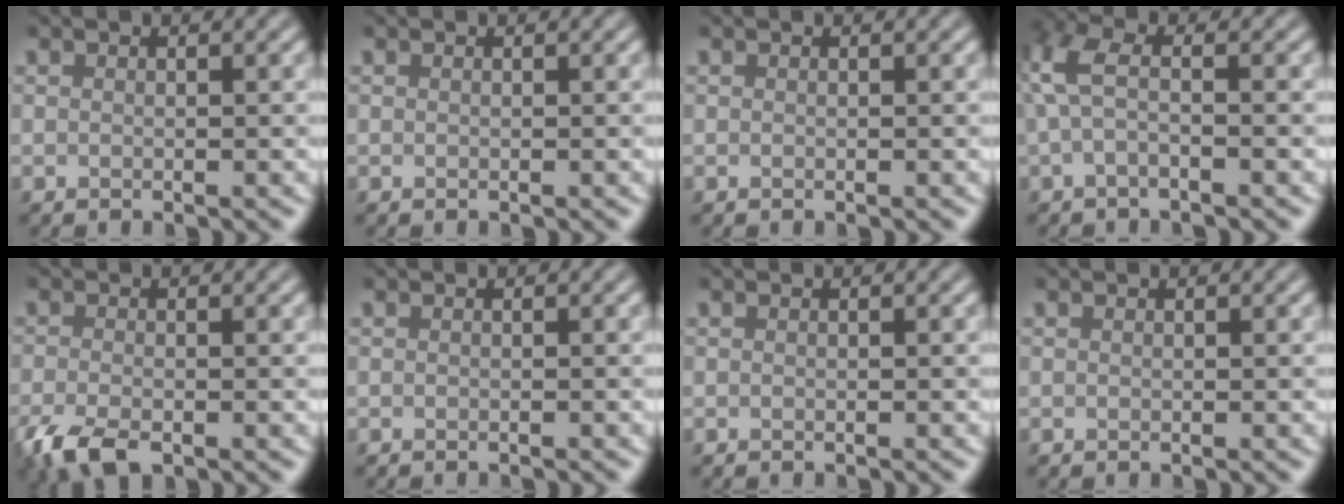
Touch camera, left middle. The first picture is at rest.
{"total": 0.0}
{"total": 0.0}
{"total": 3.0, "force": [-0.2, 1.0, 2.8], "torque": [-0.072, 0.010, -0.014]}
{"total": 3.7, "force": [-2.3, 1.4, 2.5], "torque": [-0.055, -0.009, -0.050]}
{"total": 0.8, "force": [-0.8, 0.1, 0.3], "torque": [0.004, -0.001, -0.011]}
{"total": 0.5, "force": [-0.5, 0.0, 0.1], "torque": [0.003, -0.001, -0.007]}
{"total": 0.0}